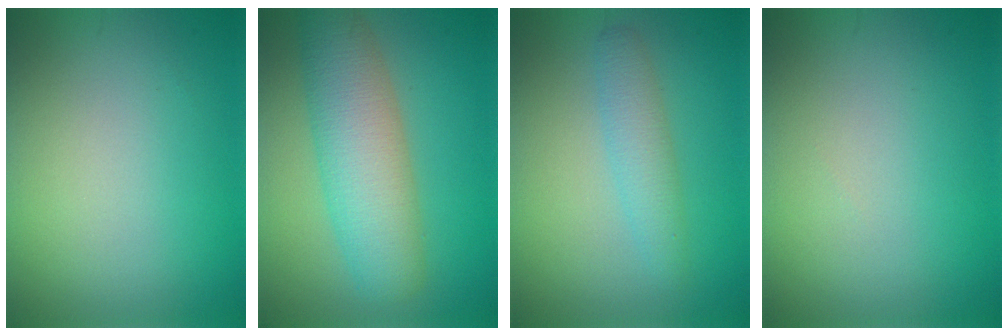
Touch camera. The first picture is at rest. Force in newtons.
{"total": 7.3, "press": 7.3, "slide": 0.4}
{"total": 2.4, "press": 2.4, "slide": 0.1}
{"total": 0.0}